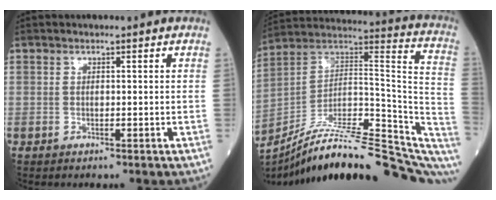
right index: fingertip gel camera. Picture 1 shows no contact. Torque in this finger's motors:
{"motor_torque": [-0.78, -1.36, 0.15, 0.04]}